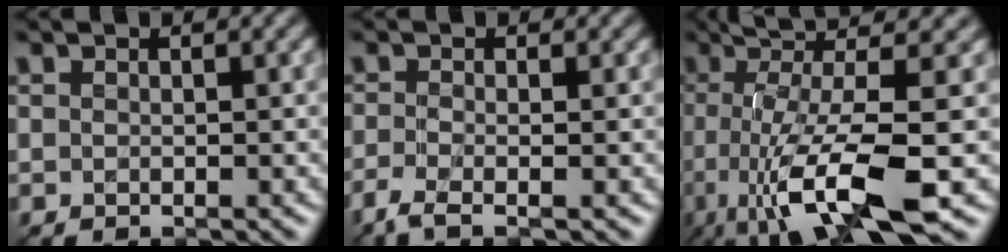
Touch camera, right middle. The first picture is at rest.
{"total": 2.8, "force": [-1.8, 0.7, 2.1], "torque": [-0.045, -0.015, -0.047]}
{"total": 11.4, "force": [-2.7, 2.9, 10.7], "torque": [-0.174, 0.001, -0.049]}